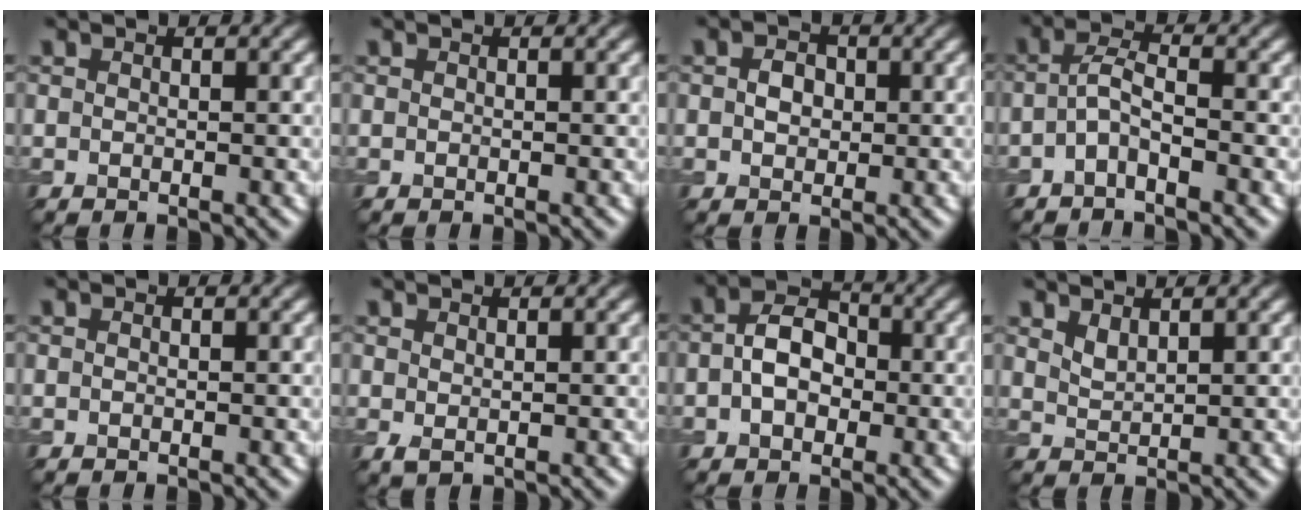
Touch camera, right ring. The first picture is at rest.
{"total": 0.0}
{"total": 2.0, "force": [0.2, 1.6, 1.2], "torque": [-0.024, 0.002, 0.000]}
{"total": 2.2, "force": [-1.0, 0.6, 1.9], "torque": [-0.039, 0.007, -0.026]}
{"total": 0.0}
{"total": 0.7, "force": [0.4, 0.3, 0.5], "torque": [-0.013, -0.001, 0.011]}
{"total": 4.1, "force": [-0.3, 3.0, 2.9], "torque": [-0.051, 0.004, -0.012]}
{"total": 1.4, "force": [1.2, 0.4, 0.7], "torque": [-0.018, -0.002, 0.027]}